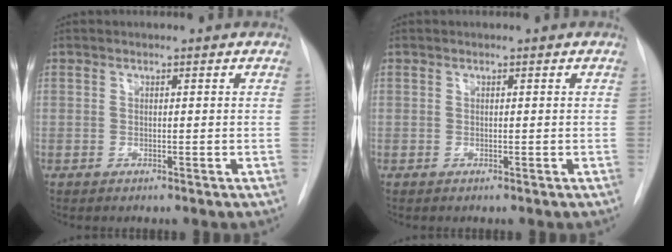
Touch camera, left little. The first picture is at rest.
{"total": 0.0}